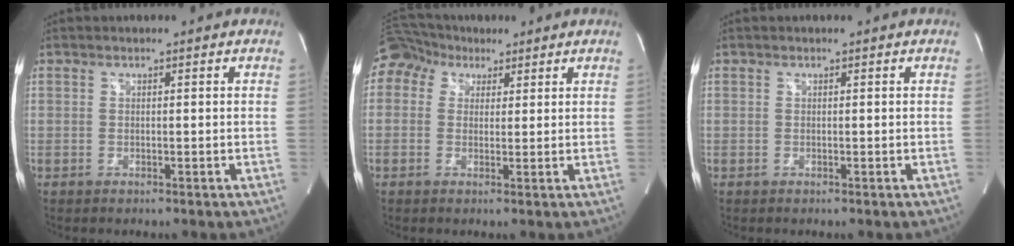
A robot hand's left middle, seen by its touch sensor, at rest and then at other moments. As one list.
[{"total": 9.1, "force": [4.8, 7.2, 2.9], "torque": [-0.073, 0.053, 0.088]}, {"total": 0.0}]